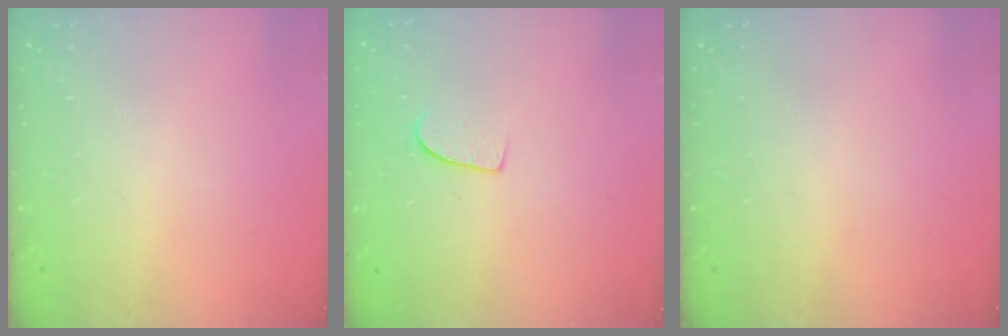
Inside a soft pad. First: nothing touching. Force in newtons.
{"total": 7.0, "press": 7.0, "slide": 0.4}
{"total": 0.0}